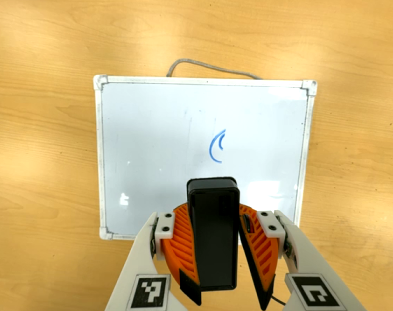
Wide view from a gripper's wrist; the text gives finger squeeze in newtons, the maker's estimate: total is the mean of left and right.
{"total": 9.8, "left": 10.0, "right": 9.7}